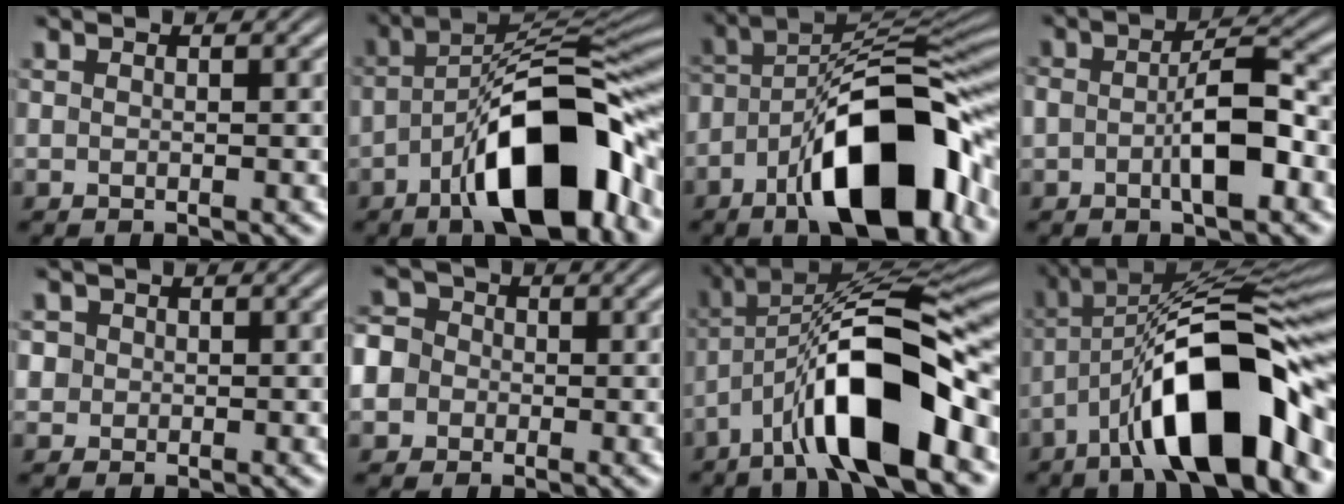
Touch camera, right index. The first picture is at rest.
{"total": 12.2, "force": [-3.1, 4.9, 10.7], "torque": [-0.161, -0.014, -0.042]}
{"total": 13.2, "force": [-4.0, 5.8, 11.1], "torque": [-0.165, -0.017, -0.055]}
{"total": 4.7, "force": [-1.0, 1.9, 4.2], "torque": [-0.070, 0.001, -0.019]}
{"total": 2.4, "force": [0.2, 2.3, 0.7], "torque": [-0.031, -0.010, 0.007]}
{"total": 6.8, "force": [-0.5, 6.3, 2.6], "torque": [-0.070, -0.017, -0.013]}
{"total": 11.9, "force": [-1.7, 4.7, 10.8], "torque": [-0.173, -0.010, -0.017]}
{"total": 13.4, "force": [-2.4, 5.4, 12.1], "torque": [-0.189, -0.010, -0.025]}